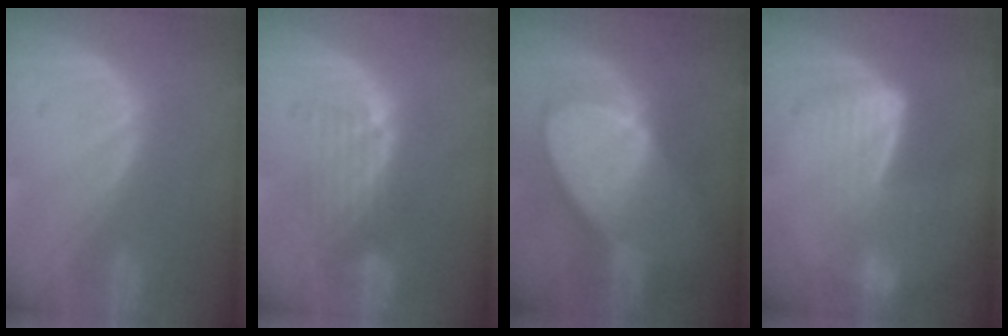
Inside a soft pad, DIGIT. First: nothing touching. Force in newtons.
{"total": 5.0, "press": 4.2, "slide": 2.7}
{"total": 9.0, "press": 8.1, "slide": 4.0}
{"total": 6.9, "press": 5.8, "slide": 3.7}